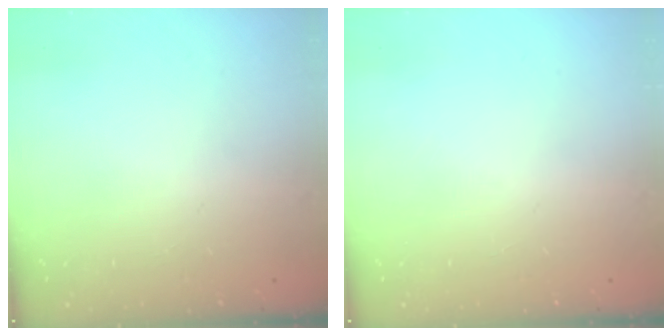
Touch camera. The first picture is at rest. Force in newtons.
{"total": 0.0}